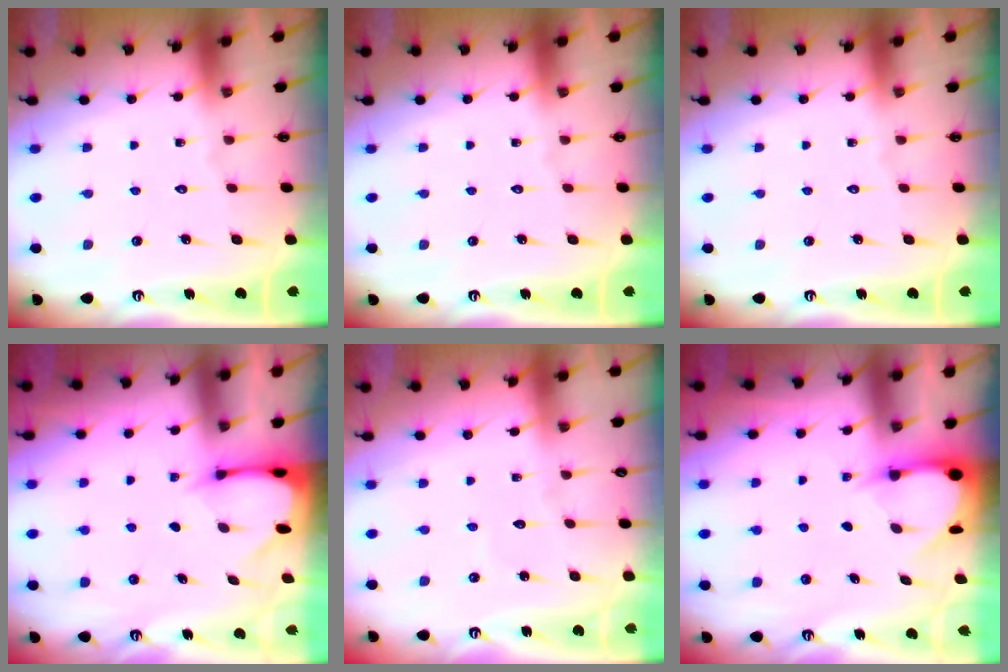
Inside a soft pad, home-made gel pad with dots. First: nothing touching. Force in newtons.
{"total": 0.0}
{"total": 0.0}
{"total": 2.4, "press": 2.4, "slide": 0.3}
{"total": 2.4, "press": 2.4, "slide": 0.2}
{"total": 3.1, "press": 3.1, "slide": 0.1}